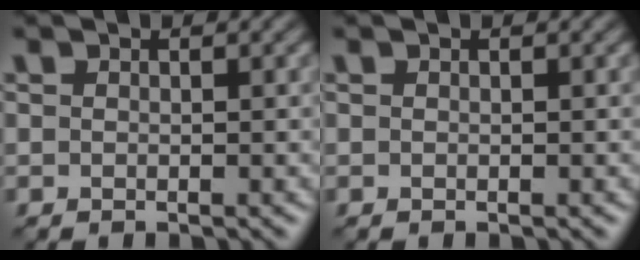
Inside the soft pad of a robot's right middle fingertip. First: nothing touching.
{"total": 0.0}